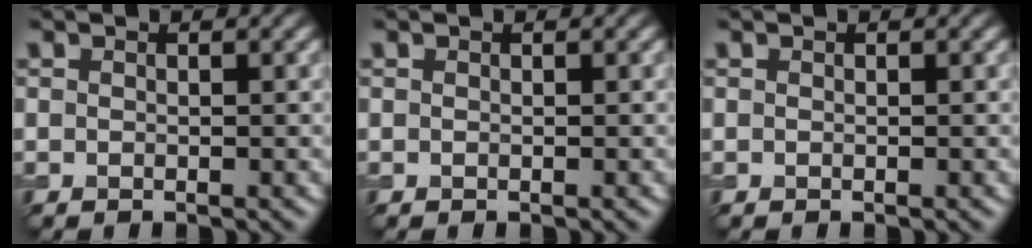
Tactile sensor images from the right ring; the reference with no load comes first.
{"total": 0.0}
{"total": 0.0}